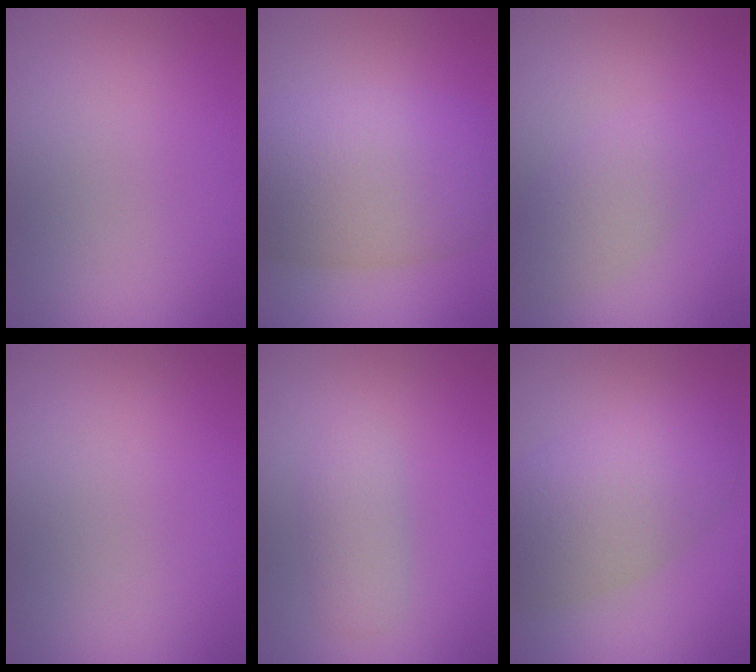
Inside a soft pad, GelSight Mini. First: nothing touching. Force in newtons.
{"total": 9.8, "press": 9.8, "slide": 0.4}
{"total": 2.7, "press": 2.7, "slide": 0.1}
{"total": 0.0}
{"total": 2.0, "press": 2.0, "slide": 0.2}
{"total": 6.4, "press": 6.4, "slide": 0.2}